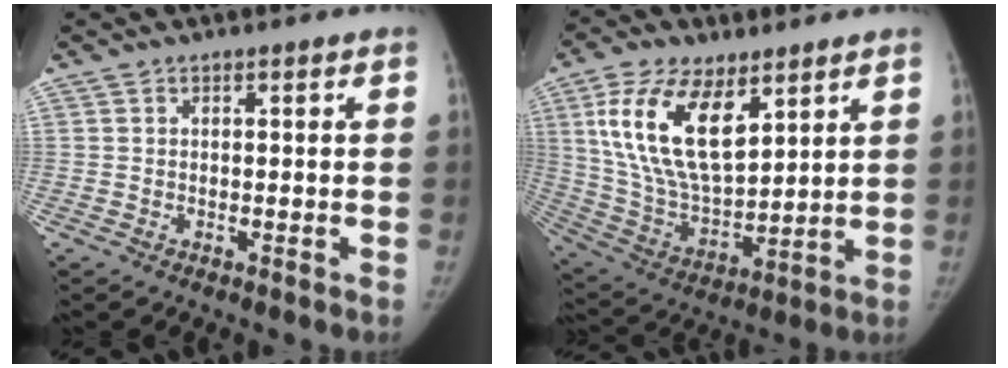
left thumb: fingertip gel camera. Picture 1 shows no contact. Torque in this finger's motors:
{"motor_torque": [1.45, 1.54, 1.91, -0.86, 0.13]}